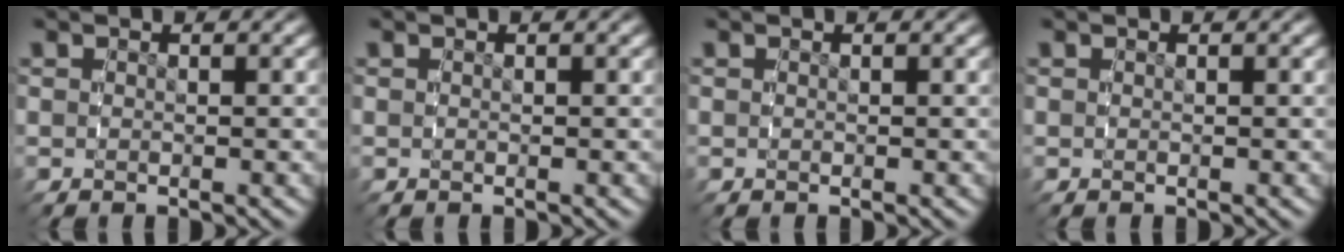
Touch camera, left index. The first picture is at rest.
{"total": 0.0}
{"total": 0.0}
{"total": 0.0}